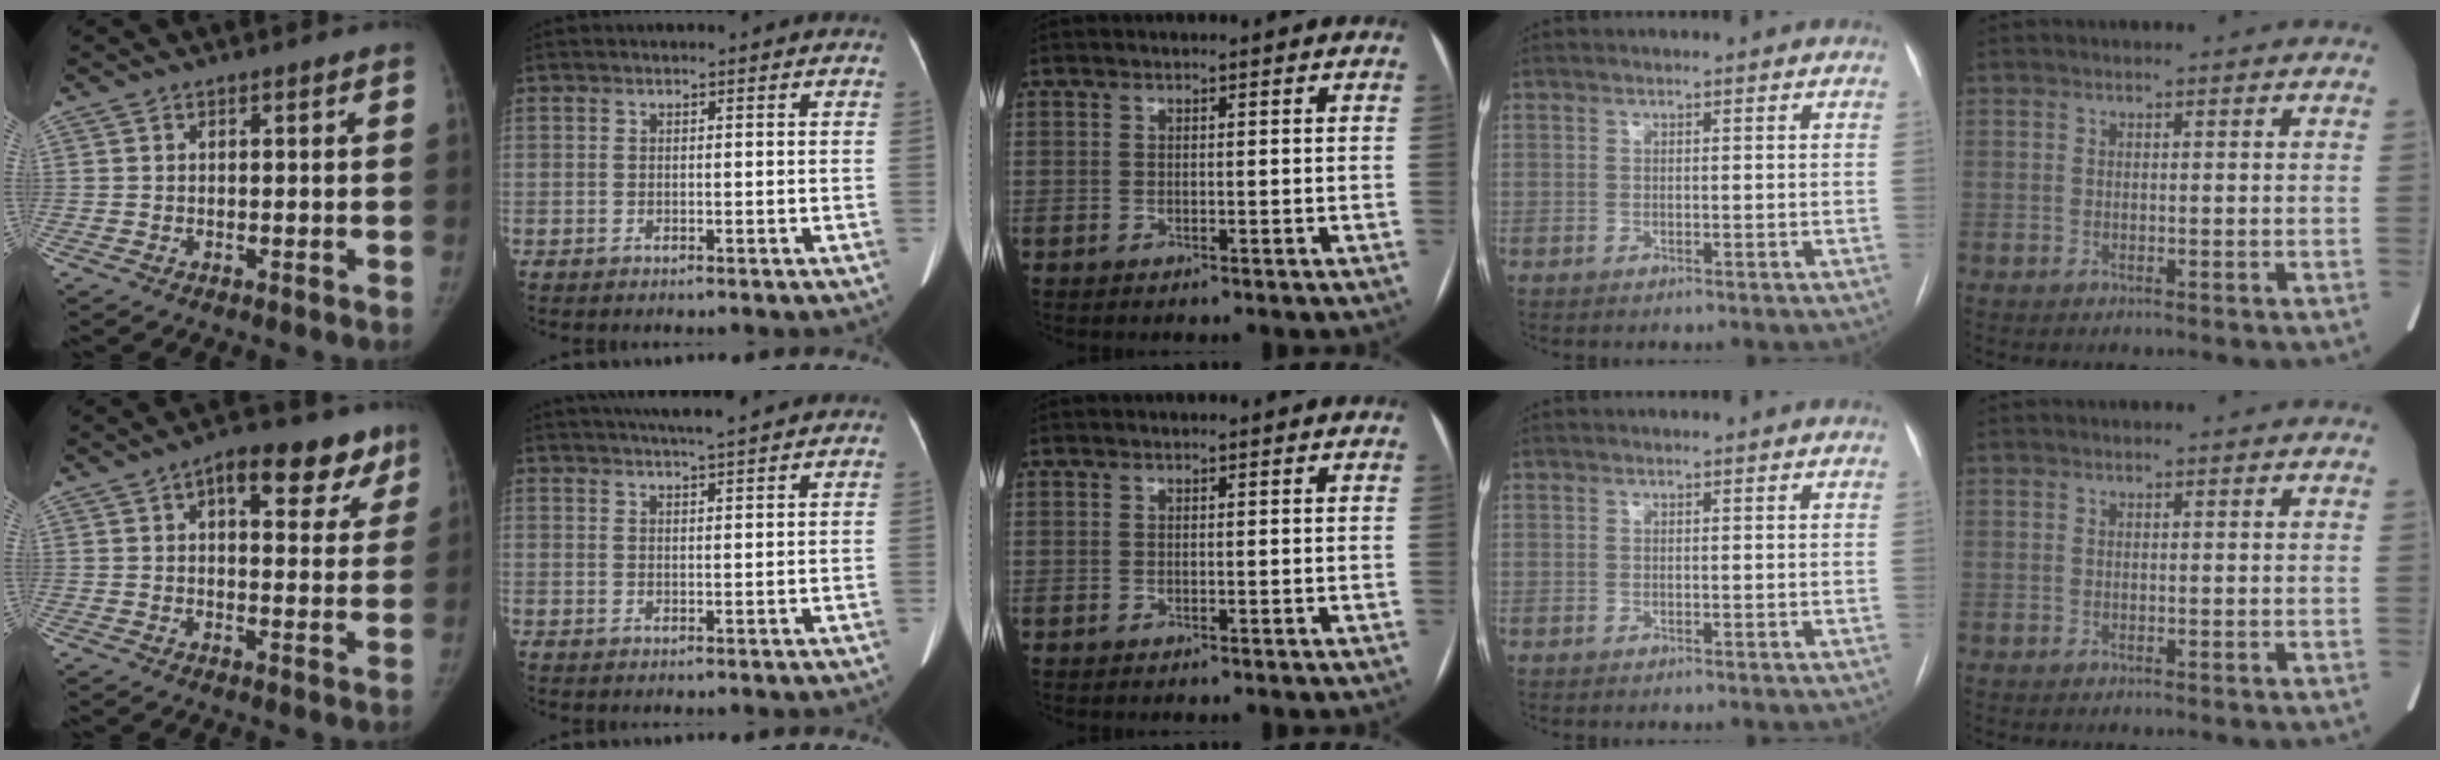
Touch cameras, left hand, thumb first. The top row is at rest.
{"thumb": {"total": 13.2, "force": [7.0, 6.4, 9.2], "torque": [-0.072, -0.008, 0.088]}, "index": {"total": 8.0, "force": [7.0, 0.3, 3.9], "torque": [-0.060, 0.025, 0.098]}}